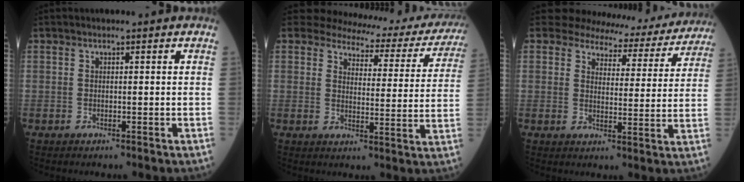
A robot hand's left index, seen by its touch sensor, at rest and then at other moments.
{"total": 16.9, "force": [16.0, 4.4, 3.2], "torque": [-0.019, -0.058, 0.163]}
{"total": 12.5, "force": [11.9, 3.6, 1.3], "torque": [0.000, -0.025, 0.123]}